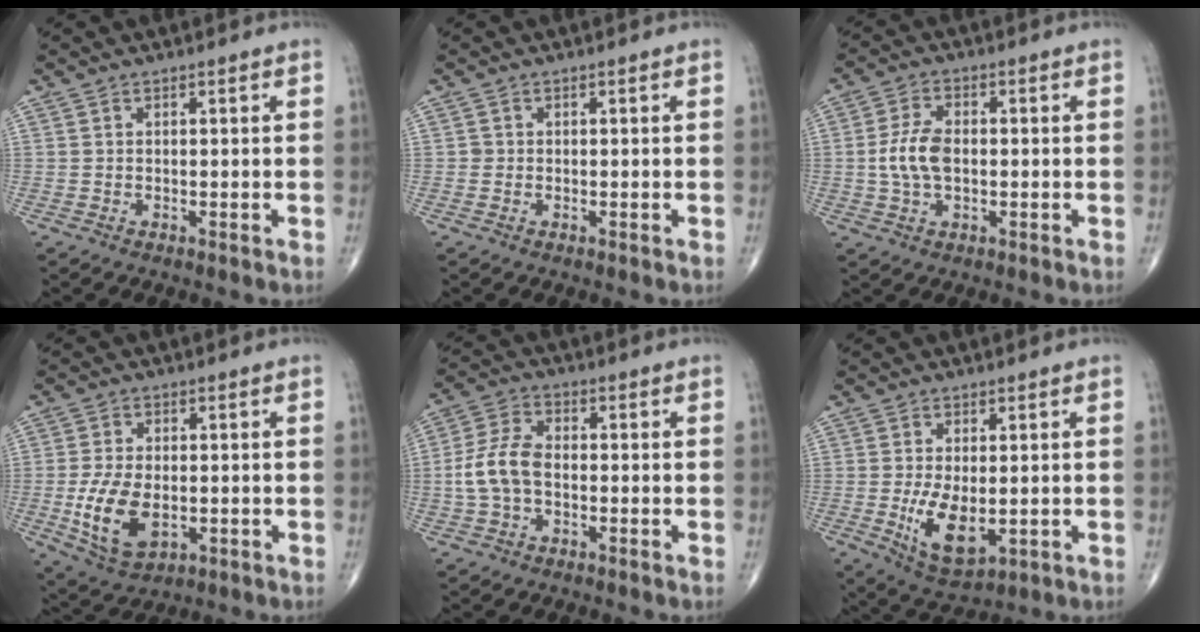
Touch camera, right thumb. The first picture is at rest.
{"total": 0.6, "force": [-0.1, 0.6, 0.1], "torque": [0.003, 0.004, -0.002]}
{"total": 6.9, "force": [-0.3, 3.8, 5.8], "torque": [-0.128, 0.008, -0.009]}
{"total": 10.8, "force": [-2.0, 6.2, 8.6], "torque": [-0.164, -0.008, -0.026]}
{"total": 8.5, "force": [-1.2, 5.3, 6.6], "torque": [-0.141, 0.026, -0.029]}
{"total": 8.9, "force": [-1.2, 4.4, 7.6], "torque": [-0.128, -0.022, -0.008]}